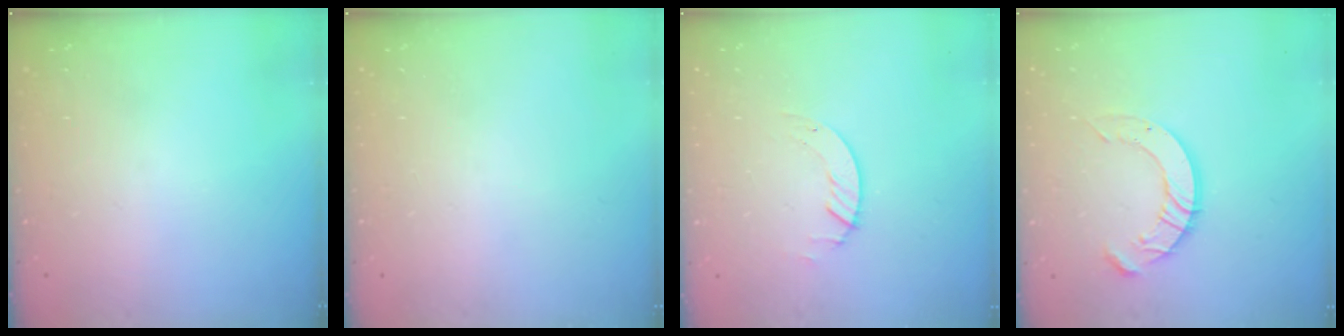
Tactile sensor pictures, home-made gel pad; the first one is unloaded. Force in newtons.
{"total": 0.0}
{"total": 1.3, "press": 1.2, "slide": 0.1}
{"total": 8.3, "press": 8.3, "slide": 0.8}